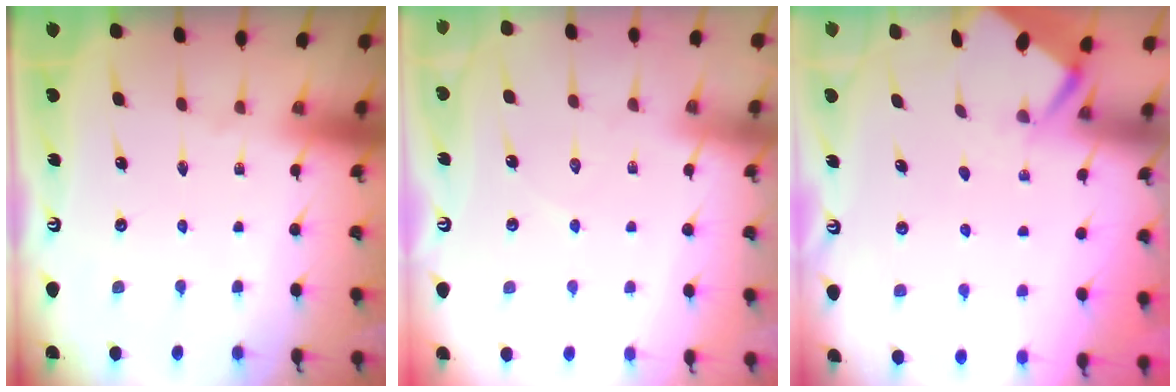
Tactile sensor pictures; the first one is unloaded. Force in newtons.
{"total": 4.2, "press": 4.2, "slide": 0.4}
{"total": 2.8, "press": 2.8, "slide": 0.4}